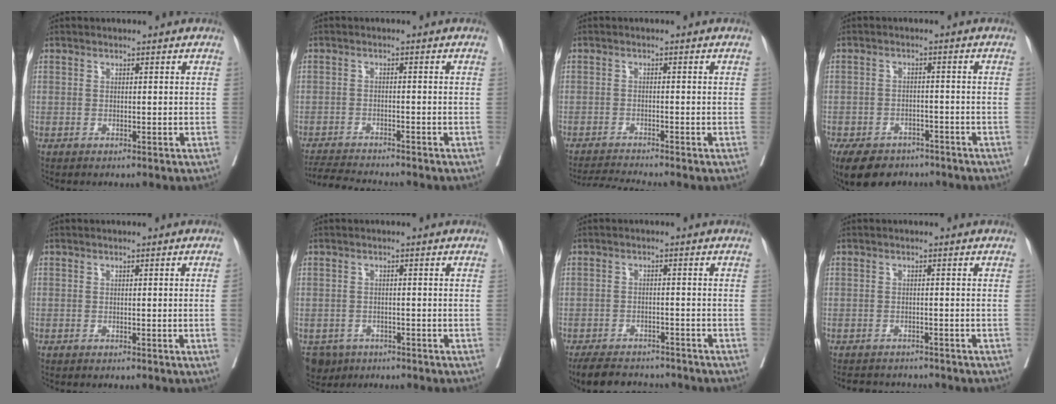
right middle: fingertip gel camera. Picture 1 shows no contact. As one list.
[{"total": 7.0, "force": [-6.7, -0.1, 2.1], "torque": [-0.035, -0.017, -0.111]}, {"total": 3.6, "force": [-3.2, -1.6, 0.4], "torque": [-0.015, -0.021, -0.060]}, {"total": 10.2, "force": [-7.6, 5.5, 3.9], "torque": [-0.074, -0.005, -0.112]}, {"total": 1.3, "force": [-0.4, -0.5, 1.2], "torque": [-0.015, -0.001, -0.007]}, {"total": 5.0, "force": [-3.6, 3.4, 0.7], "torque": [-0.011, -0.001, -0.057]}, {"total": 9.1, "force": [-8.2, 2.7, 2.9], "torque": [-0.047, -0.005, -0.118]}, {"total": 6.5, "force": [-6.2, 1.4, 1.4], "torque": [-0.020, -0.003, -0.084]}]